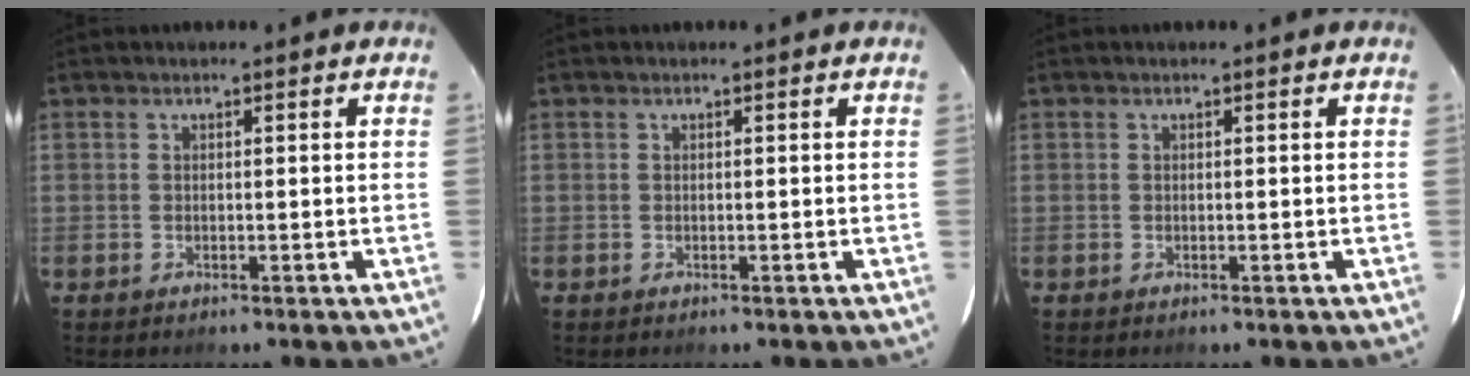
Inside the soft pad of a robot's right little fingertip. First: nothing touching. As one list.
[{"total": 0.0}, {"total": 0.0}]